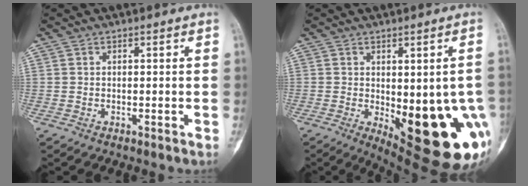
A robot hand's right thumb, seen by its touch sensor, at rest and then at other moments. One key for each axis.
{"total": 21.1, "fx": -5.4, "fy": 8.4, "fz": 18.6, "tx": -0.168, "ty": -0.010, "tz": -0.042}